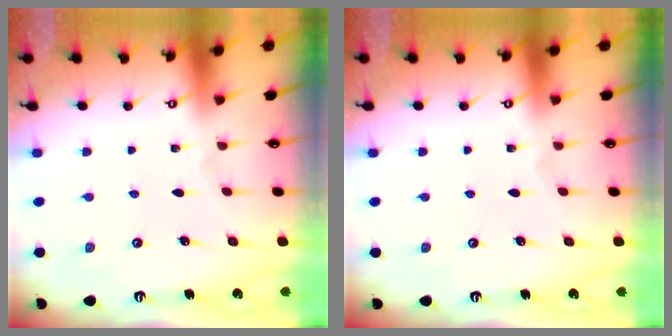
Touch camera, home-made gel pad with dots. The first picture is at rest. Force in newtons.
{"total": 0.0}